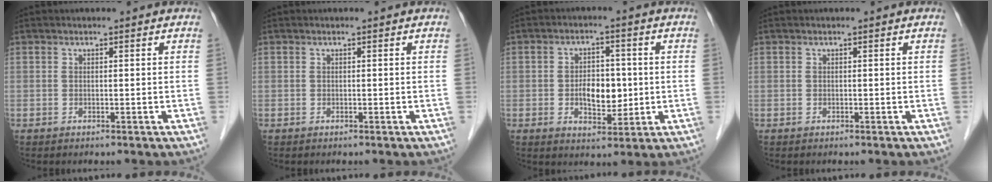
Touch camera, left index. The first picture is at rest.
{"total": 0.0}
{"total": 6.0, "force": [-0.5, 3.5, 4.8], "torque": [-0.080, 0.004, -0.002]}
{"total": 0.0}